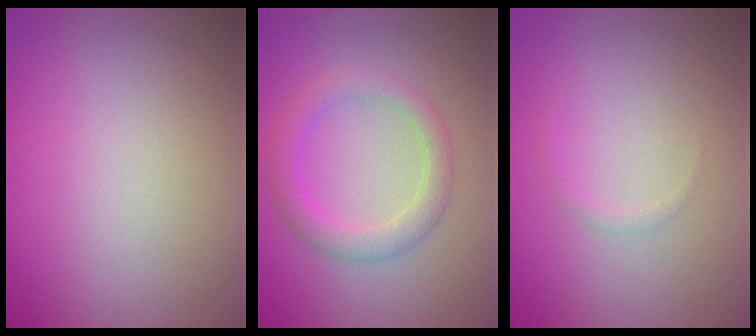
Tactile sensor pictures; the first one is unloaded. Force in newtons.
{"total": 3.0, "press": 3.0, "slide": 0.1}
{"total": 0.6, "press": 0.6, "slide": 0.0}